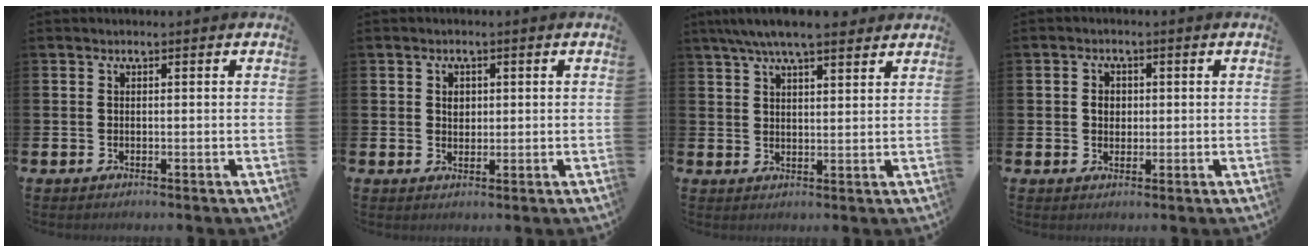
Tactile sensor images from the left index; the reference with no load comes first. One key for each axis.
{"total": 1.6, "fx": 0.6, "fy": 1.3, "fz": 0.7, "tx": 0.010, "ty": -0.004, "tz": 0.005}
{"total": 6.4, "fx": 5.7, "fy": 0.9, "fz": 2.7, "tx": -0.067, "ty": -0.014, "tz": 0.104}
{"total": 2.1, "fx": 0.3, "fy": 1.7, "fz": 1.2, "tx": -0.008, "ty": 0.003, "tz": -0.001}